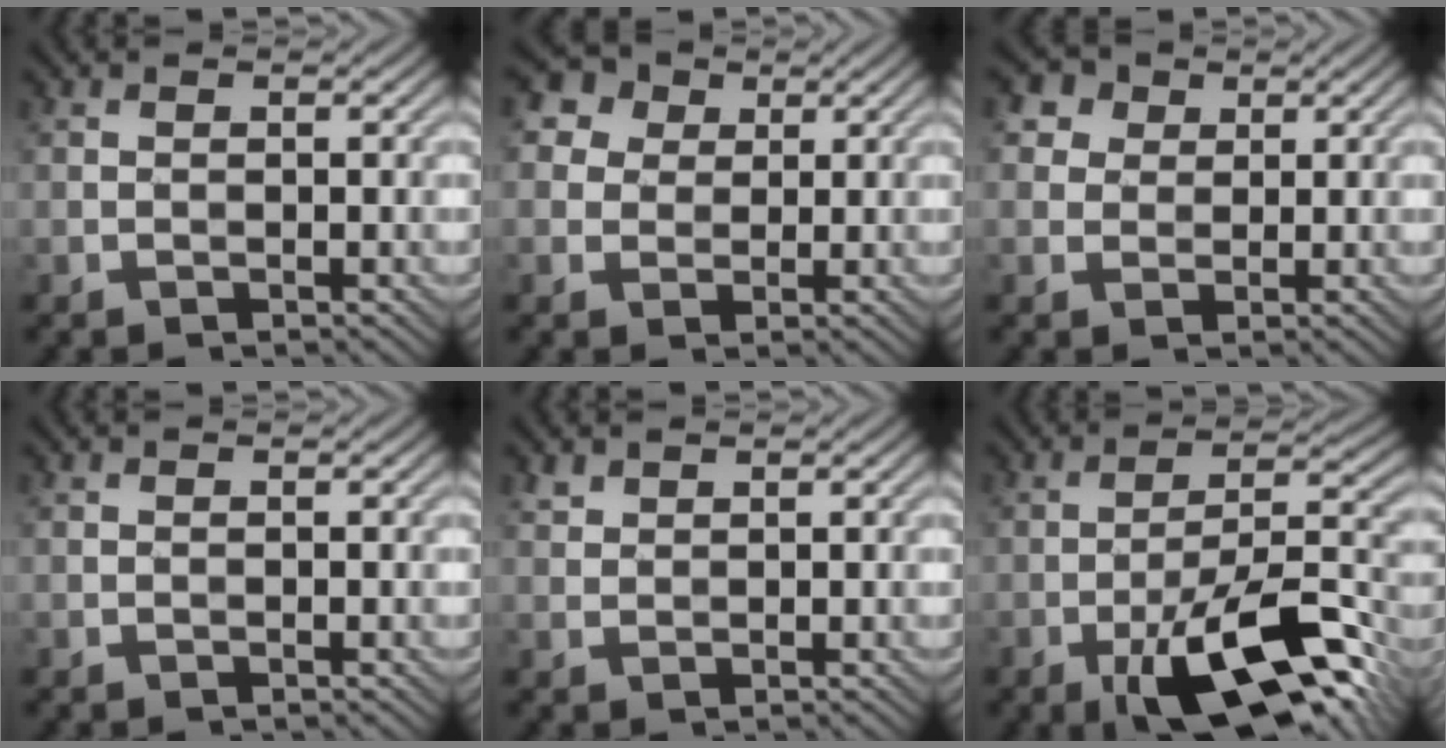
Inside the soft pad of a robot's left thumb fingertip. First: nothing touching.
{"total": 5.1, "force": [2.3, 4.1, 1.9], "torque": [-0.065, 0.003, 0.040]}
{"total": 4.4, "force": [2.3, 3.4, 1.7], "torque": [-0.050, -0.001, 0.046]}
{"total": 0.0}
{"total": 1.3, "force": [1.1, 0.6, 0.4], "torque": [-0.012, 0.001, 0.025]}
{"total": 14.3, "force": [-7.4, 4.4, 11.4], "torque": [-0.192, 0.003, -0.131]}